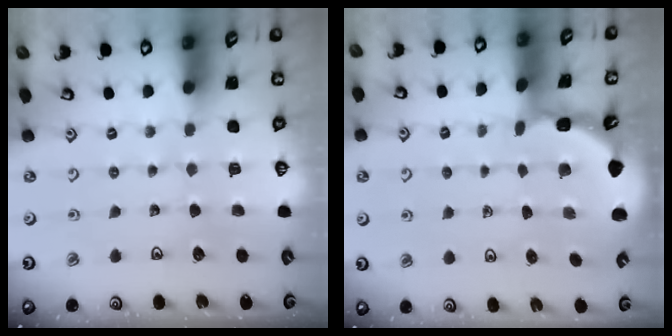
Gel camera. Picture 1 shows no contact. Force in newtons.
{"total": 1.7, "press": 1.7, "slide": 0.0}